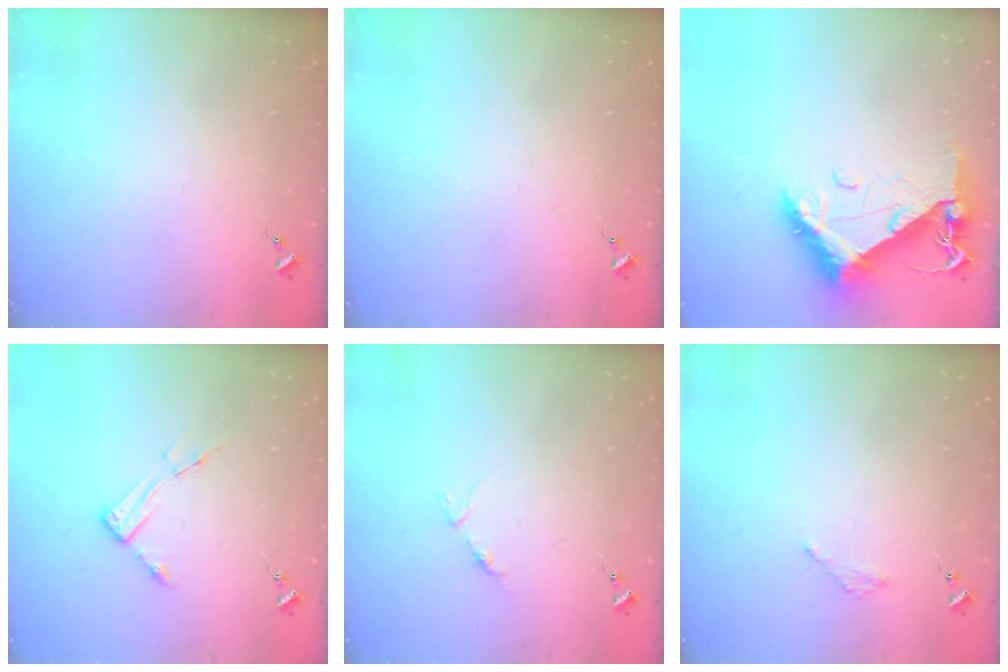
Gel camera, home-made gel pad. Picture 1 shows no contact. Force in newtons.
{"total": 0.0}
{"total": 11.3, "press": 11.3, "slide": 1.2}
{"total": 6.2, "press": 6.2, "slide": 0.4}
{"total": 3.2, "press": 3.2, "slide": 0.4}
{"total": 2.0, "press": 2.0, "slide": 0.3}